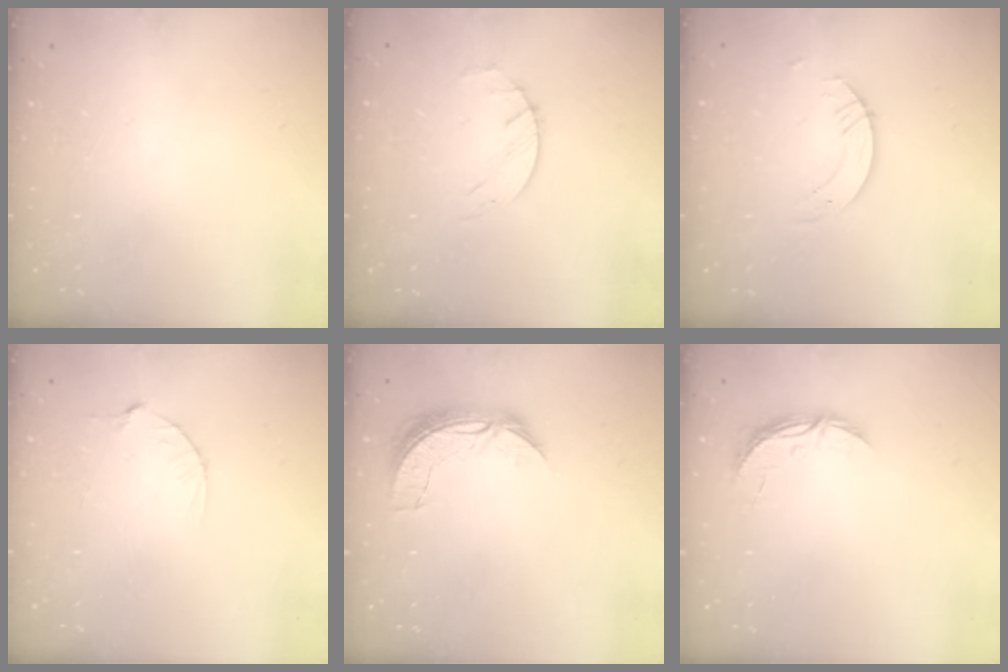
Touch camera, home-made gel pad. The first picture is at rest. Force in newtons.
{"total": 2.7, "press": 2.6, "slide": 0.3}
{"total": 3.8, "press": 3.8, "slide": 0.3}
{"total": 4.4, "press": 4.4, "slide": 0.6}
{"total": 7.4, "press": 7.4, "slide": 0.5}
{"total": 4.6, "press": 4.6, "slide": 0.4}